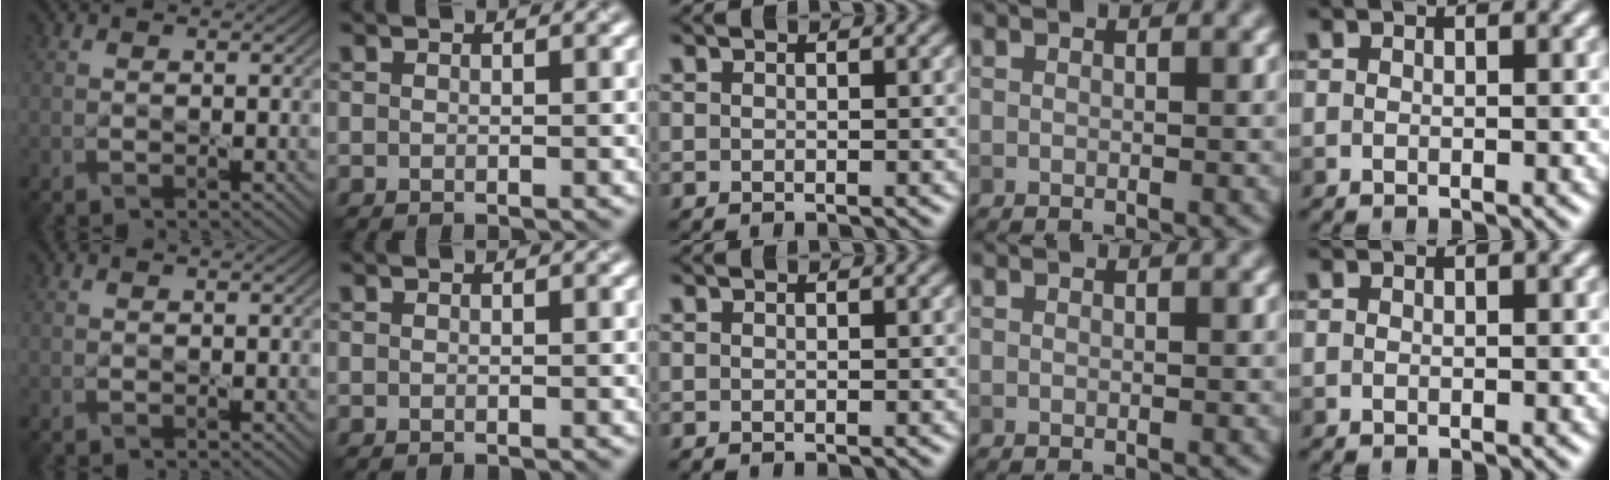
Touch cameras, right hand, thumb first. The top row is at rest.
{}